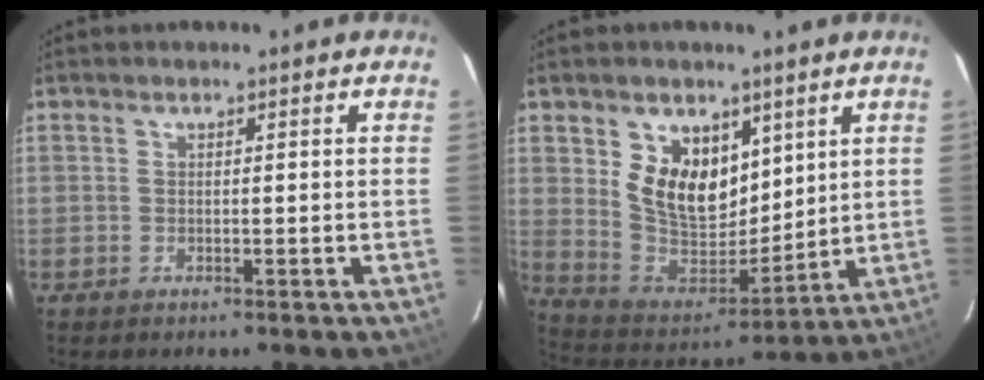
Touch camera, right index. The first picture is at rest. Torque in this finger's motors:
{"motor_torque": [0.51, 0.31, 0.58, 0.14]}